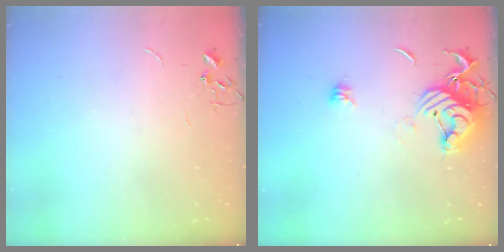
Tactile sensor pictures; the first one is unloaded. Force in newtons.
{"total": 11.9, "press": 11.9, "slide": 0.9}